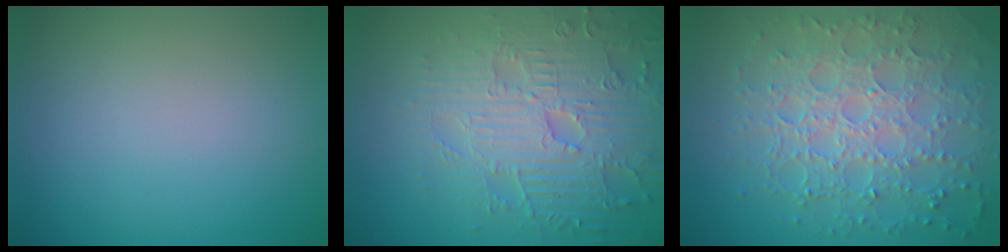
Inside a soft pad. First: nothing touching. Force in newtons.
{"total": 7.1, "press": 5.6, "slide": 4.4}
{"total": 7.7, "press": 5.6, "slide": 5.4}